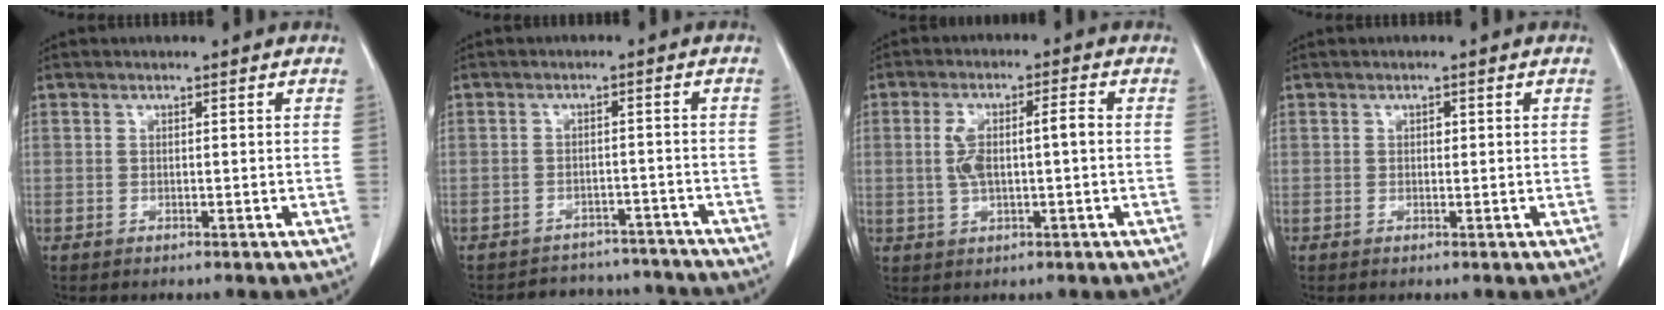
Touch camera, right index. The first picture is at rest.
{"total": 9.4, "force": [-8.7, 3.6, 0.0], "torque": [0.011, 0.025, -0.099]}
{"total": 6.6, "force": [0.2, 1.8, 6.3], "torque": [-0.133, 0.019, 0.008]}
{"total": 0.6, "force": [0.1, 0.5, 0.4], "torque": [-0.006, 0.001, 0.003]}